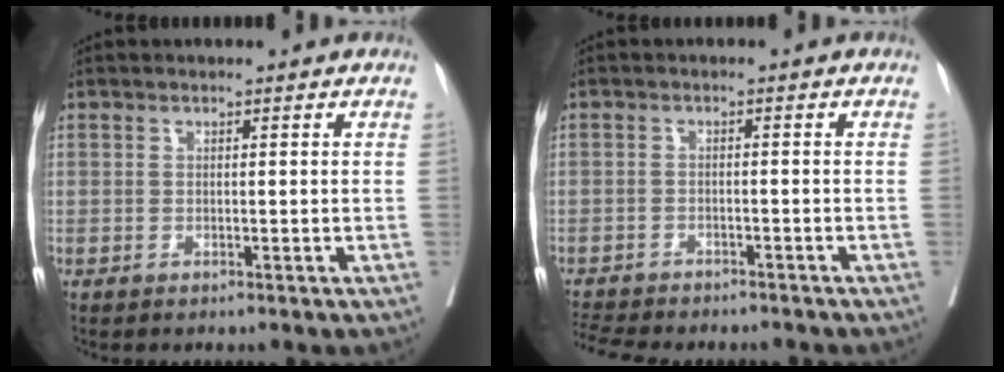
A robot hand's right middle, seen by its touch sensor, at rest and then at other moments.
{"total": 9.6, "force": [-8.8, 2.1, 3.3], "torque": [-0.060, -0.004, -0.122]}